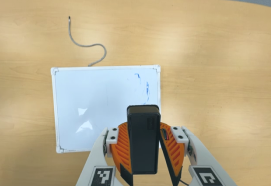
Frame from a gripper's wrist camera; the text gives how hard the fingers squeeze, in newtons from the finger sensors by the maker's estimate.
{"total": 8.2, "left": 8.0, "right": 8.4}